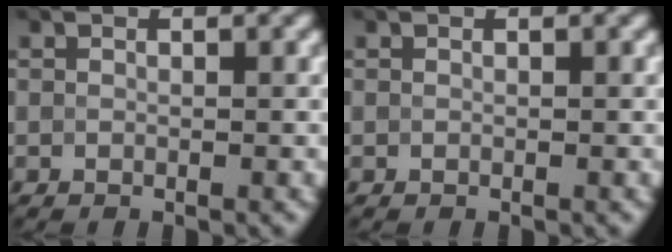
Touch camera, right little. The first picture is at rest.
{"total": 0.0}